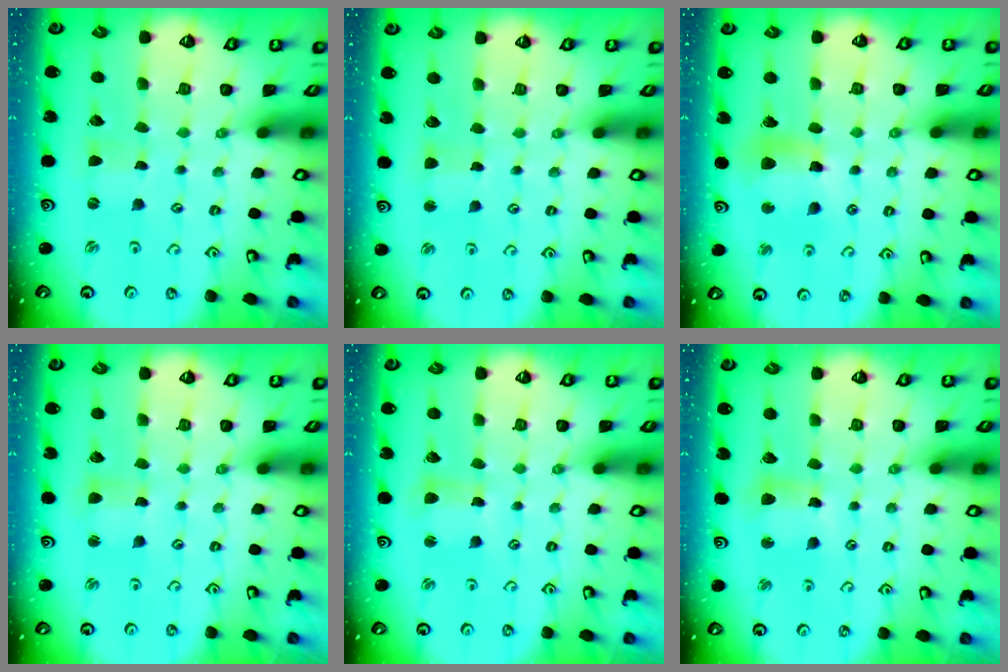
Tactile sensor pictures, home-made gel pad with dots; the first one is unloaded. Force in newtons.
{"total": 2.7, "press": 2.7, "slide": 0.3}
{"total": 11.1, "press": 10.9, "slide": 2.3}
{"total": 2.7, "press": 2.7, "slide": 0.3}
{"total": 3.5, "press": 3.5, "slide": 0.3}
{"total": 8.4, "press": 8.3, "slide": 1.3}